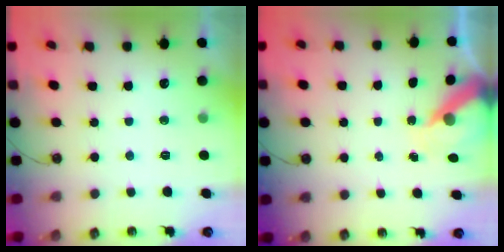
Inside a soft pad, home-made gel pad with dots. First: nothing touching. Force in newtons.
{"total": 7.9, "press": 7.8, "slide": 0.9}